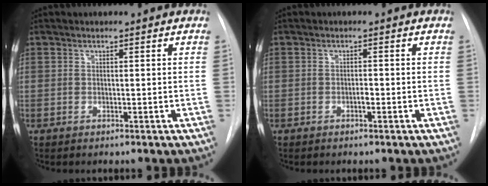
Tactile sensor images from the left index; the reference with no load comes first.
{"total": 0.7, "force": [-0.4, 0.2, 0.6], "torque": [-0.011, 0.002, -0.007]}